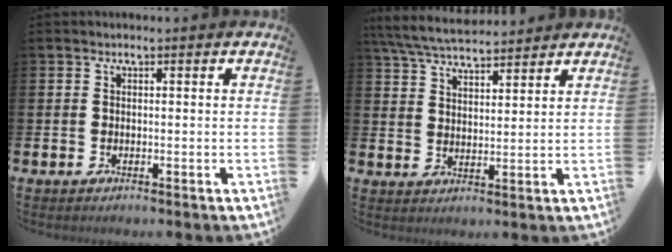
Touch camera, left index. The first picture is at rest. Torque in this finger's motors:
{"motor_torque": [0.67, -0.67, 0.34, 0.21]}